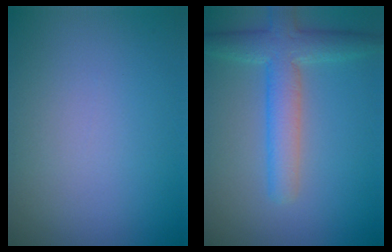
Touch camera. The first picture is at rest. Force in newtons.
{"total": 4.9, "press": 4.9, "slide": 0.2}